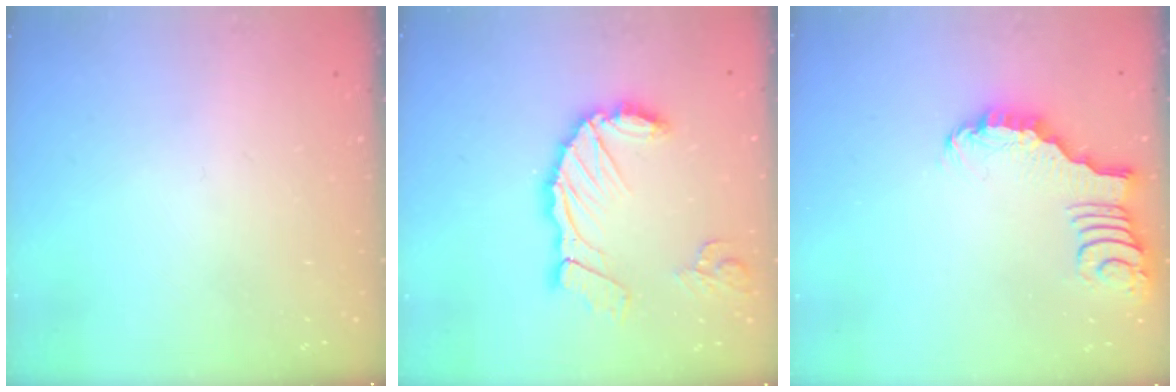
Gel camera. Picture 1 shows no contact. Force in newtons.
{"total": 14.7, "press": 14.6, "slide": 1.6}
{"total": 2.2, "press": 2.2, "slide": 0.4}